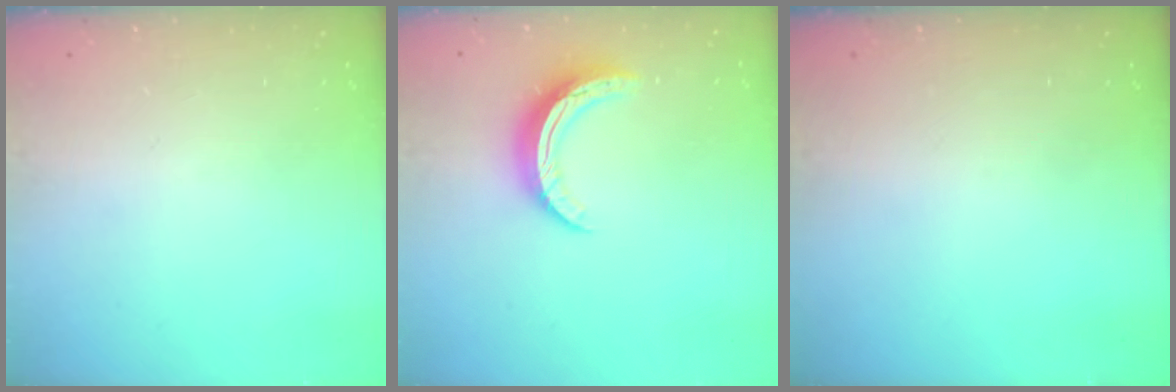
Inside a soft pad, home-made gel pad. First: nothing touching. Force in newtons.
{"total": 10.1, "press": 10.1, "slide": 0.5}
{"total": 0.0}